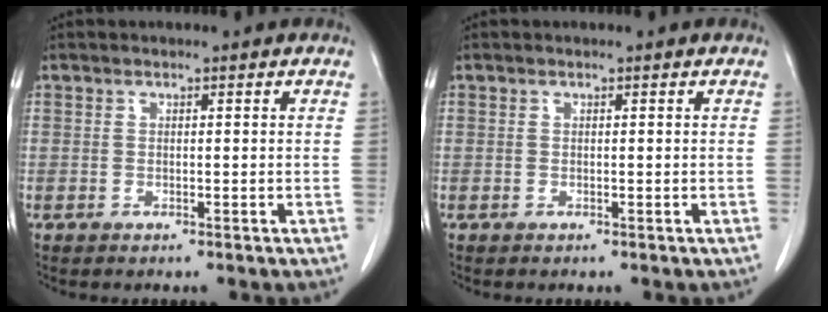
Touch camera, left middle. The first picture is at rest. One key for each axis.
{"total": 0.0}